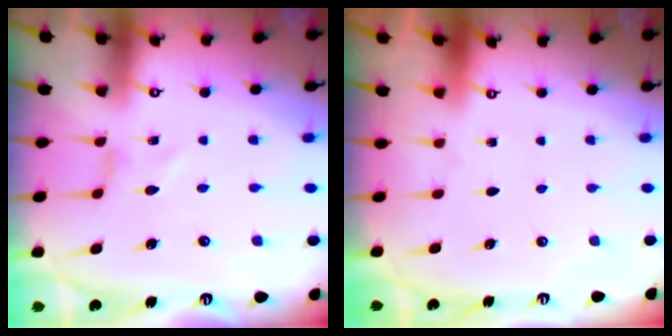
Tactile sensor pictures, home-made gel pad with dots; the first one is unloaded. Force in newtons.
{"total": 0.0}